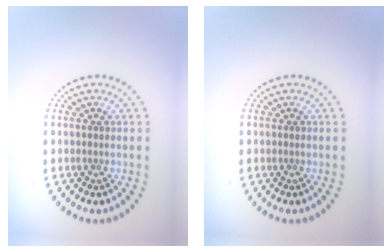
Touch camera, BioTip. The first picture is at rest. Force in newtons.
{"total": 0.0}